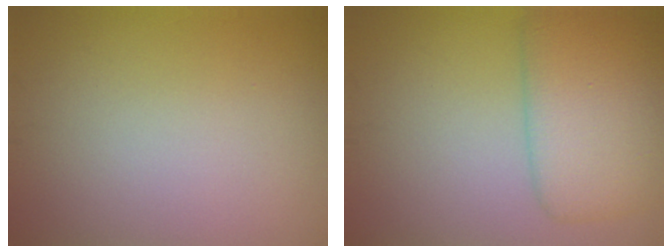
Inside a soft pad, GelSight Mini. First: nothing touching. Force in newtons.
{"total": 5.7, "press": 5.7, "slide": 0.2}